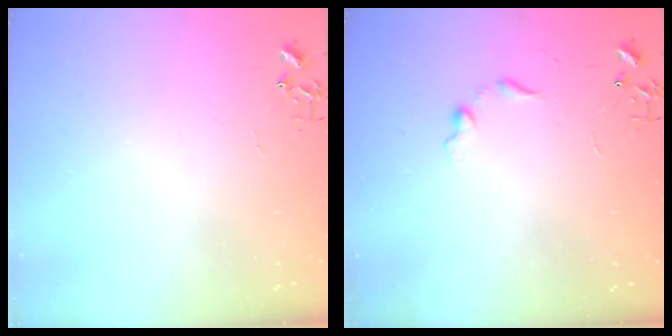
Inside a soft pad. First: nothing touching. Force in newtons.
{"total": 4.8, "press": 4.8, "slide": 0.7}